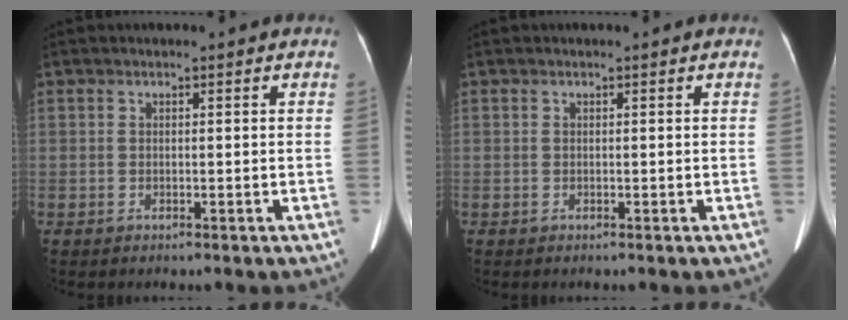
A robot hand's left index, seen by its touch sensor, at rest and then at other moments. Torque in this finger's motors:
{"motor_torque": [0.00, 0.00, 0.00, 0.00]}